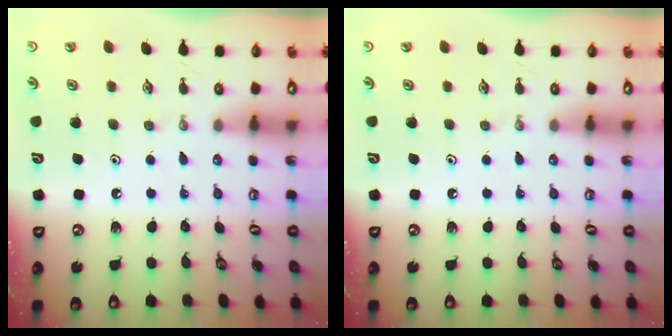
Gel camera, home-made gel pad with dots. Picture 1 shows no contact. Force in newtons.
{"total": 0.0}